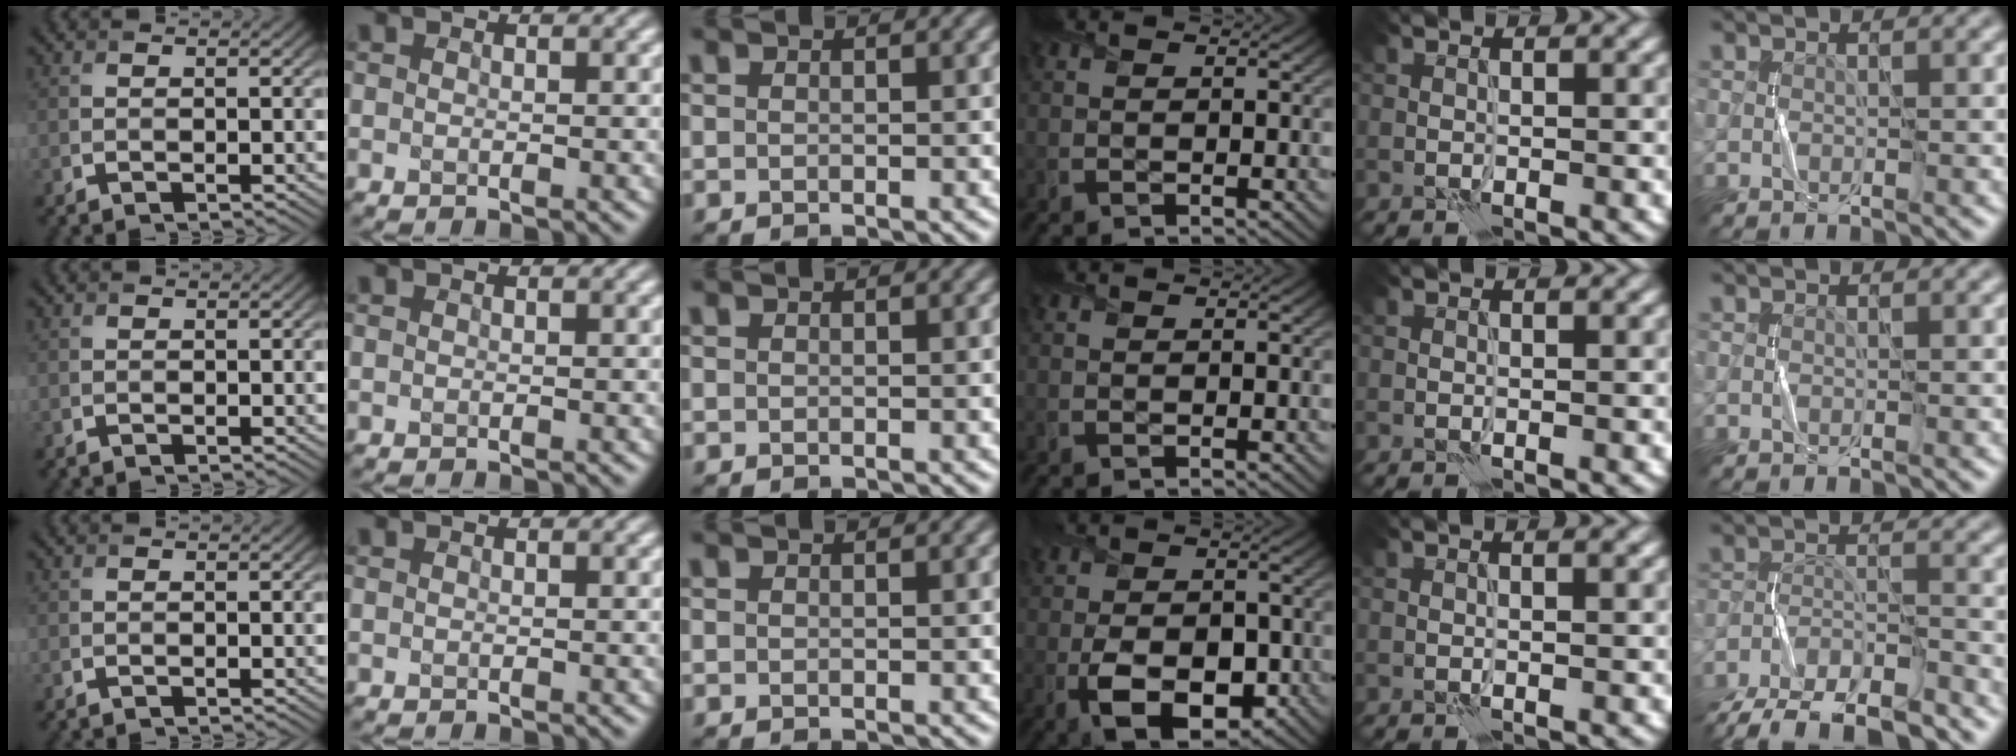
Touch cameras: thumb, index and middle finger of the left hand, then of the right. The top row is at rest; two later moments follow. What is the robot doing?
{"motion": "fold", "object": "scarf"}